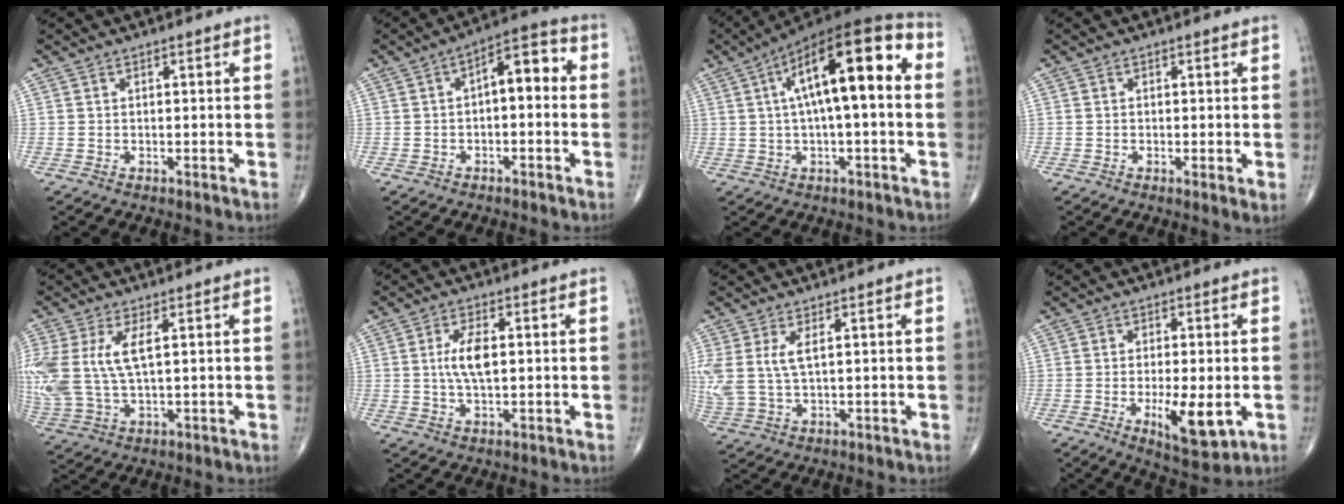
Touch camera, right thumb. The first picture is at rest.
{"total": 8.0, "force": [0.2, 3.9, 7.0], "torque": [-0.077, 0.035, -0.007]}
{"total": 19.0, "force": [2.9, 6.0, 17.8], "torque": [-0.276, 0.049, 0.037]}
{"total": 1.8, "force": [-0.2, 0.3, 1.8], "torque": [-0.034, -0.008, -0.006]}
{"total": 12.7, "force": [2.5, 5.7, 11.0], "torque": [-0.281, 0.002, 0.061]}
{"total": 5.8, "force": [0.6, 2.3, 5.2], "torque": [-0.106, -0.001, 0.008]}
{"total": 7.0, "force": [1.8, 3.2, 6.0], "torque": [-0.155, 0.002, 0.046]}
{"total": 9.1, "force": [-2.4, 3.1, 8.2], "torque": [-0.124, -0.019, -0.031]}